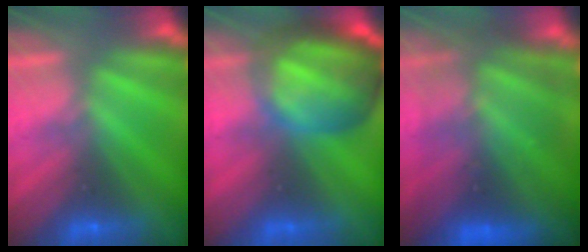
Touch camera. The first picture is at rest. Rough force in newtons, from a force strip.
{"total": 7.3}
{"total": 9.6}